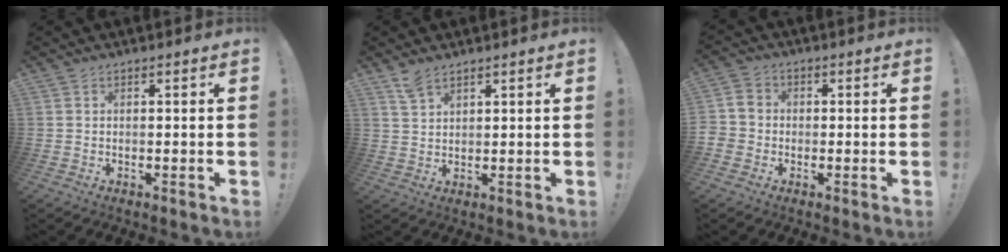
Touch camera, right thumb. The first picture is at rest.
{"total": 4.3, "force": [3.4, 1.7, 2.0], "torque": [-0.032, -0.018, 0.063]}
{"total": 4.5, "force": [-1.5, 4.0, 1.4], "torque": [-0.032, 0.018, -0.027]}